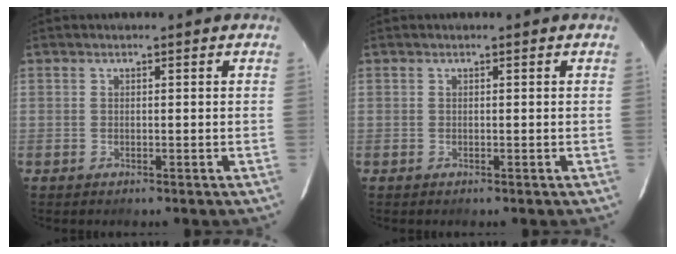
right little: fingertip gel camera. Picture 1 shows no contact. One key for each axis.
{"total": 0.0}